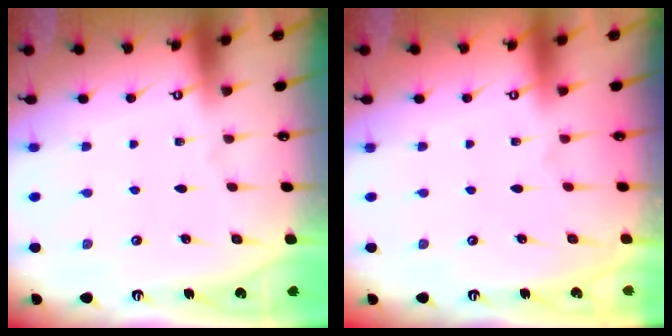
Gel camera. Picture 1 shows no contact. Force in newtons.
{"total": 0.0}